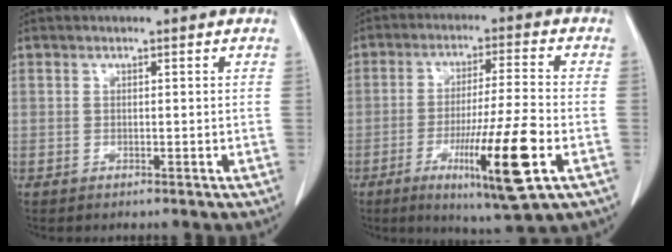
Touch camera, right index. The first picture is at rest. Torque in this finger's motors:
{"motor_torque": [1.66, -0.47, 0.96, 0.15]}